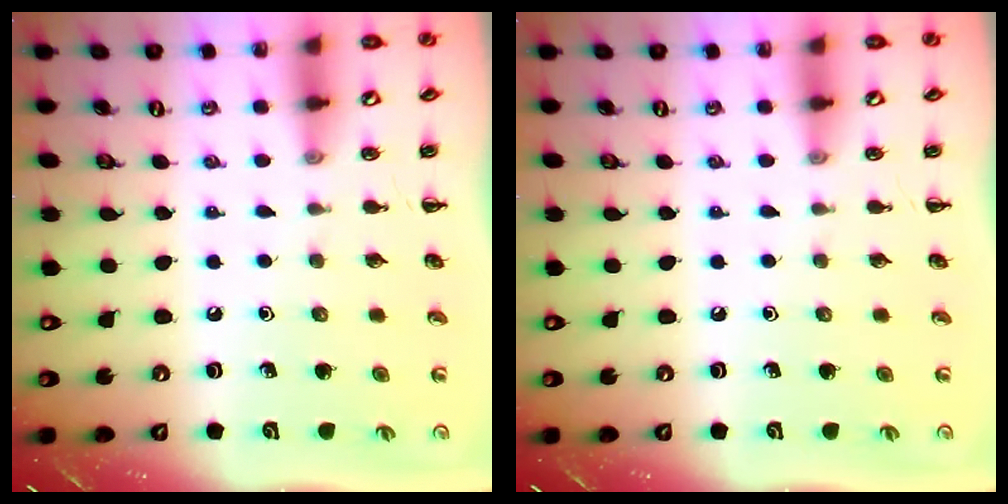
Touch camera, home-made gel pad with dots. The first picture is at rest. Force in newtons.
{"total": 0.0}